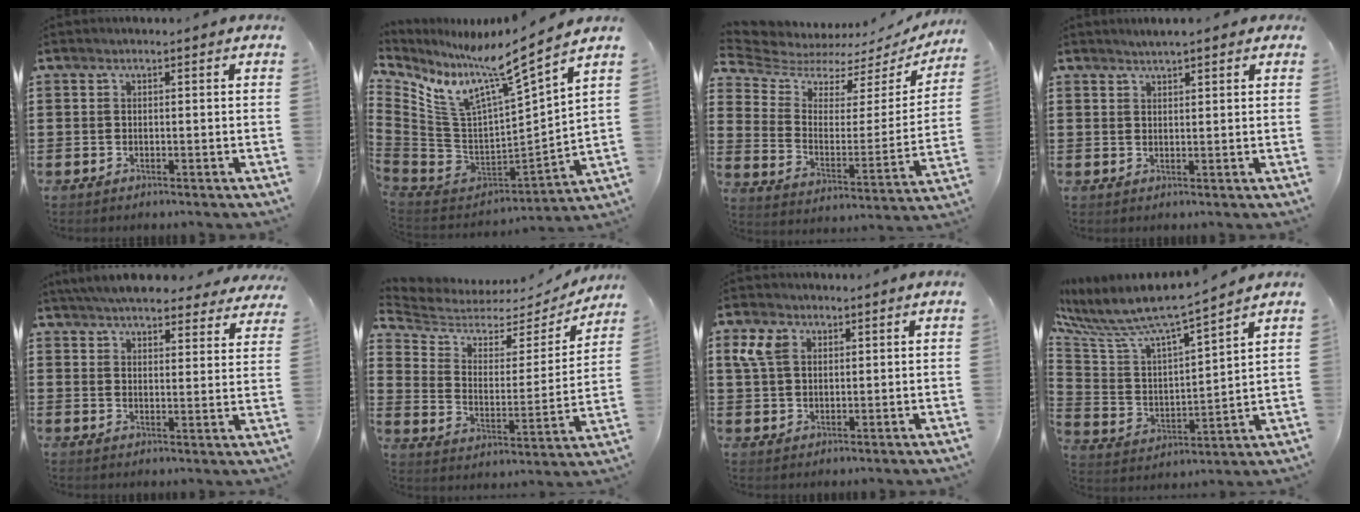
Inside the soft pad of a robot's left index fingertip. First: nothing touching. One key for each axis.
{"total": 8.5, "fx": 6.1, "fy": 0.7, "fz": 5.9, "tx": -0.142, "ty": -0.062, "tz": 0.092}
{"total": 5.3, "fx": 4.8, "fy": 2.0, "fz": 1.1, "tx": -0.057, "ty": -0.041, "tz": 0.079}
{"total": 1.8, "fx": 1.7, "fy": 0.3, "fz": 0.6, "tx": -0.016, "ty": 0.004, "tz": 0.031}
{"total": 6.2, "fx": 5.9, "fy": 0.6, "fz": 1.8, "tx": -0.050, "ty": -0.029, "tz": 0.107}
{"total": 4.7, "fx": 4.1, "fy": 2.0, "fz": 1.2, "tx": -0.054, "ty": -0.029, "tz": 0.064}
{"total": 4.5, "fx": 2.2, "fy": 2.9, "fz": 2.6, "tx": -0.065, "ty": 0.012, "tz": 0.040}
{"total": 7.5, "fx": 6.7, "fy": 0.6, "fz": 3.2, "tx": -0.097, "ty": -0.052, "tz": 0.108}